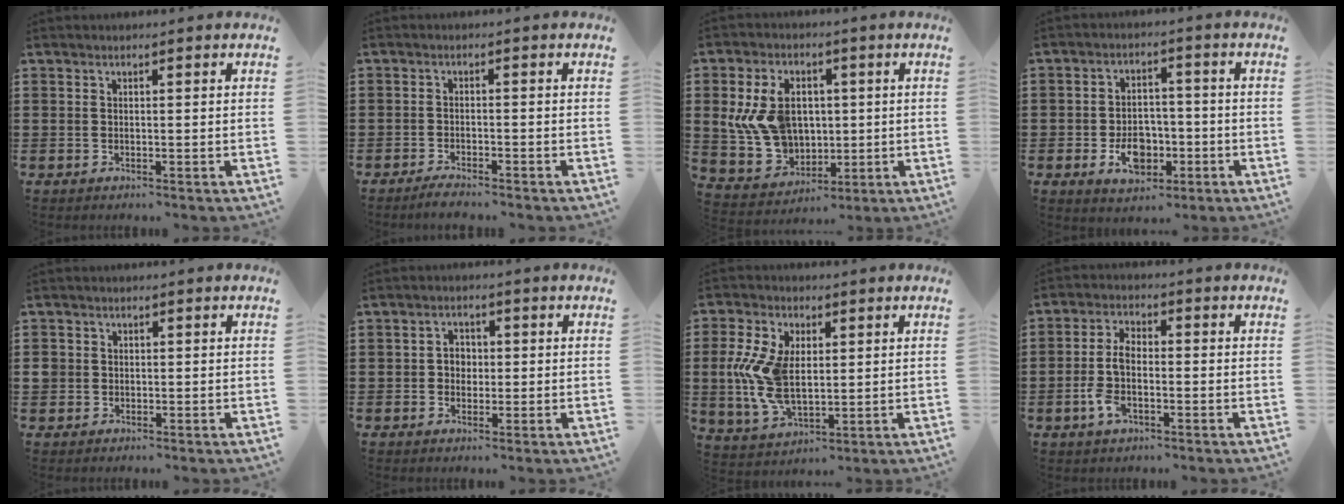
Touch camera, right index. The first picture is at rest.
{"total": 1.8, "force": [-1.7, 0.0, 0.3], "torque": [-0.010, 0.000, -0.033]}
{"total": 10.9, "force": [1.5, 8.3, 7.0], "torque": [-0.182, 0.016, 0.029]}
{"total": 6.4, "force": [-2.1, 4.5, 4.1], "torque": [-0.056, -0.001, -0.042]}
{"total": 1.7, "force": [-0.1, 1.7, 0.4], "torque": [-0.014, 0.006, -0.003]}
{"total": 2.4, "force": [-0.2, 2.0, 1.2], "torque": [-0.029, 0.009, -0.008]}
{"total": 10.2, "force": [1.0, 6.4, 7.9], "torque": [-0.200, 0.001, 0.011]}
{"total": 5.7, "force": [-1.4, 2.9, 4.7], "torque": [-0.113, 0.001, -0.034]}